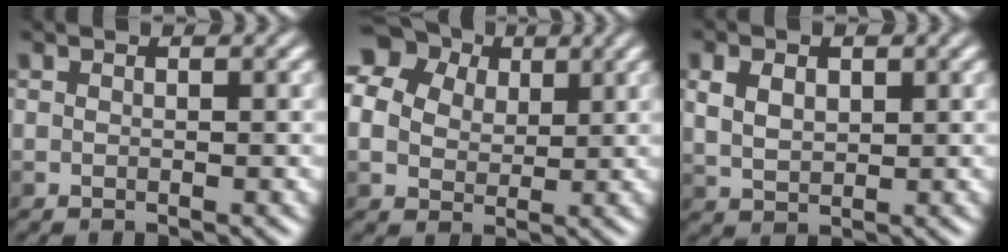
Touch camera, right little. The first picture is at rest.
{"total": 11.8, "force": [5.0, 8.9, 5.9], "torque": [-0.140, 0.032, 0.087]}
{"total": 3.0, "force": [0.7, 1.9, 2.2], "torque": [-0.048, 0.002, 0.015]}